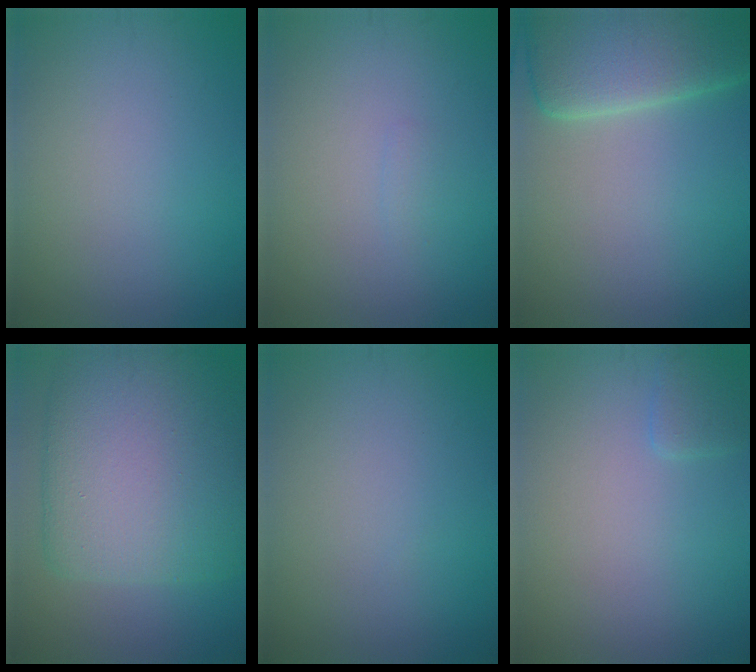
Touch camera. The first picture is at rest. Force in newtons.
{"total": 0.5, "press": 0.5, "slide": 0.1}
{"total": 9.0, "press": 9.0, "slide": 0.4}
{"total": 12.9, "press": 12.9, "slide": 0.3}
{"total": 0.0}
{"total": 1.2, "press": 1.2, "slide": 0.2}